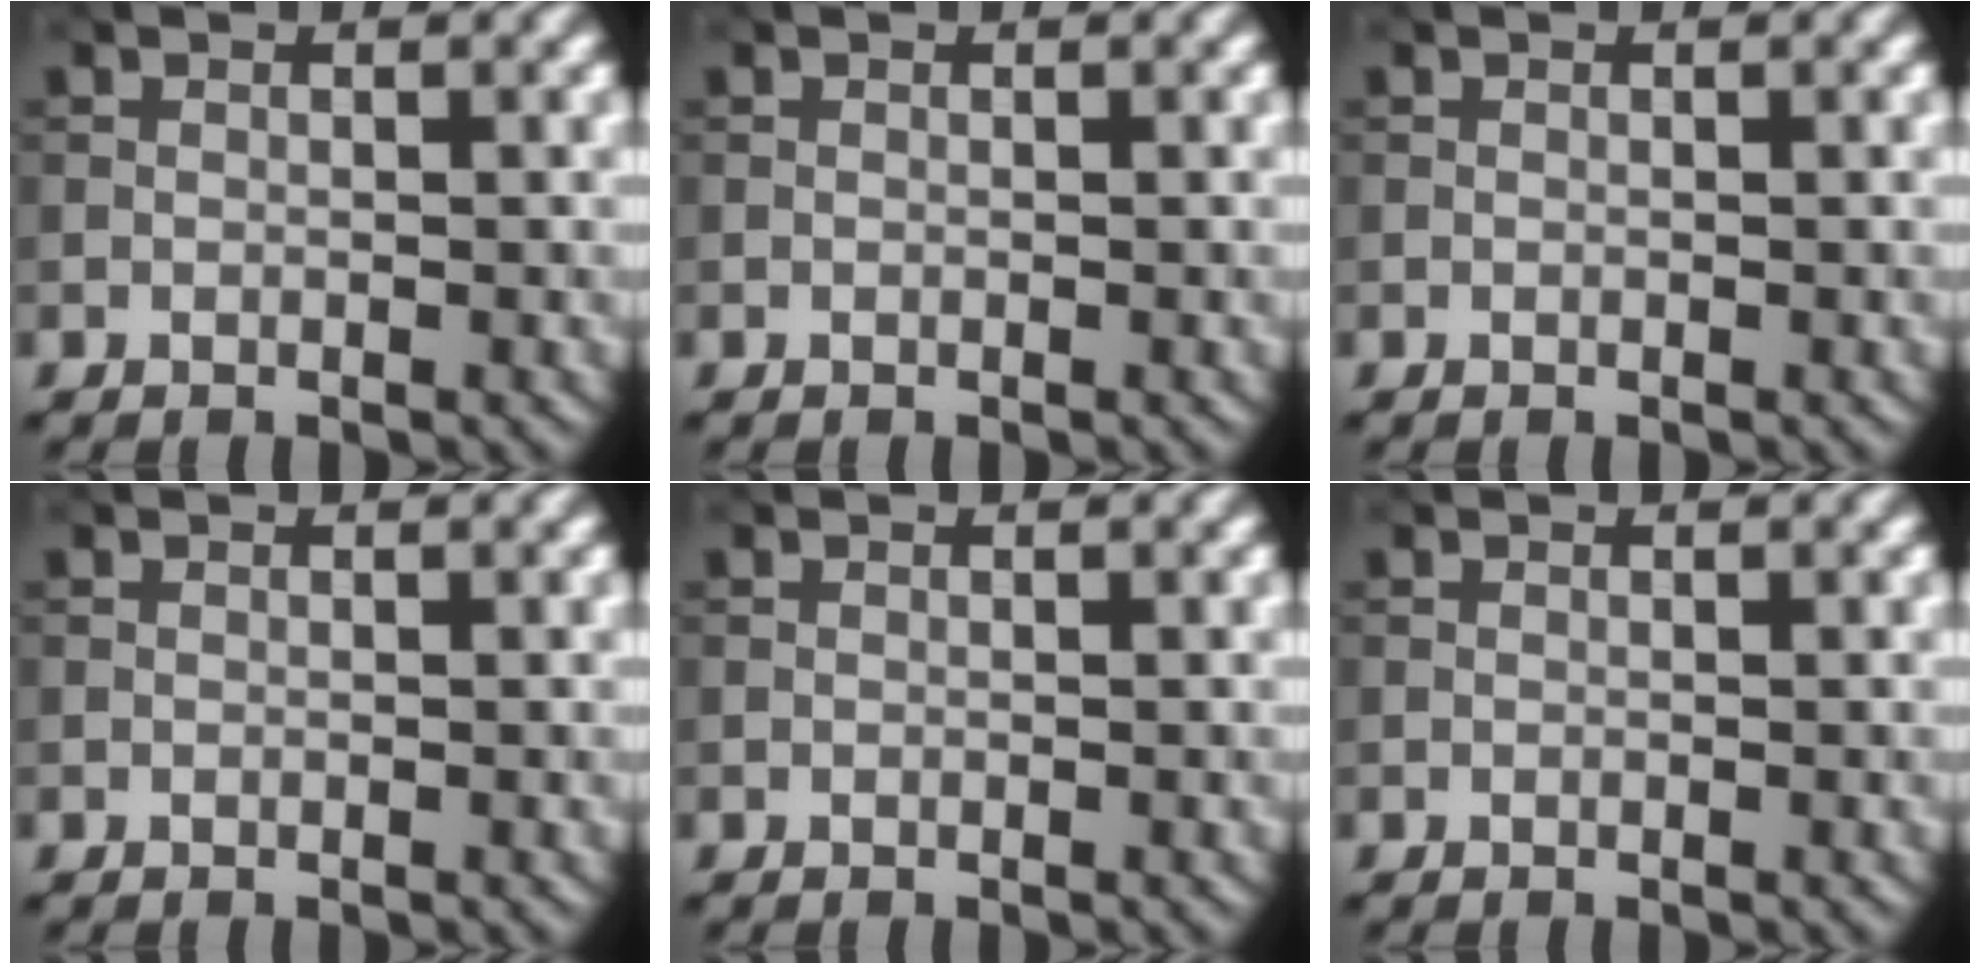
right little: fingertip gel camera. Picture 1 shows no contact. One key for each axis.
{"total": 0.0}
{"total": 0.0}
{"total": 0.0}
{"total": 0.0}
{"total": 0.0}